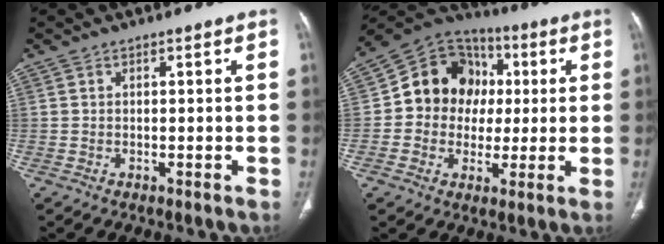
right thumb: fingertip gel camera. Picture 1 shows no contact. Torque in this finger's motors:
{"motor_torque": [1.44, 1.76, 0.61, -0.85, 0.05]}